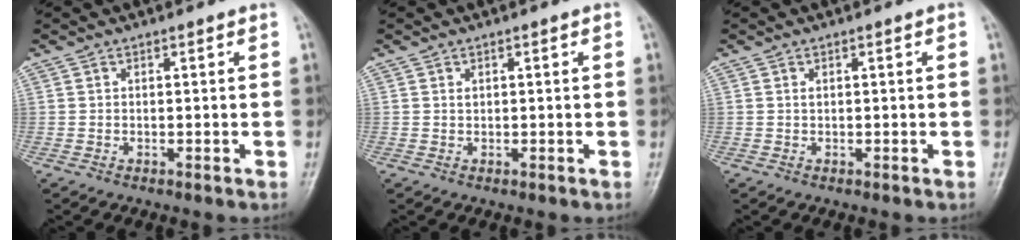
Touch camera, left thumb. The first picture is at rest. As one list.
[{"total": 0.7, "force": [0.2, 0.5, 0.5], "torque": [-0.008, 0.006, 0.007]}, {"total": 0.6, "force": [0.1, 0.4, 0.5], "torque": [-0.008, 0.005, 0.005]}]